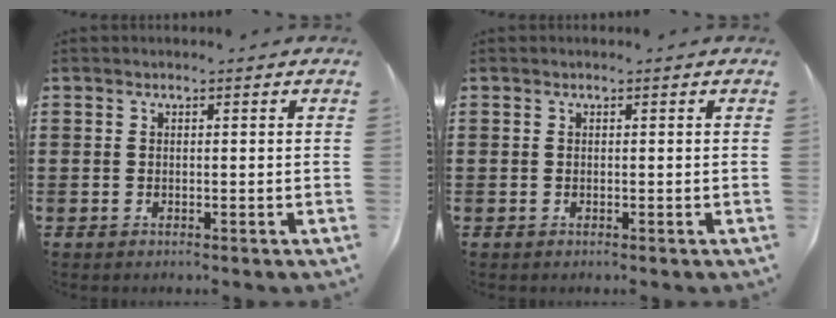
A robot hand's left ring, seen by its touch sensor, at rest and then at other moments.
{"total": 0.0}